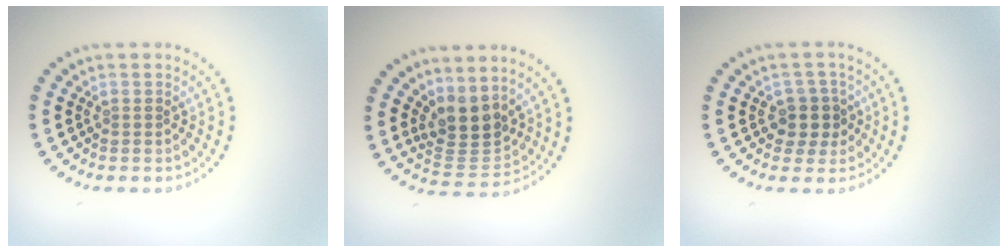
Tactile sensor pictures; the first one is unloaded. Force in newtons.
{"total": 3.8, "press": 3.2, "slide": 2.0}
{"total": 2.5, "press": 2.2, "slide": 1.2}